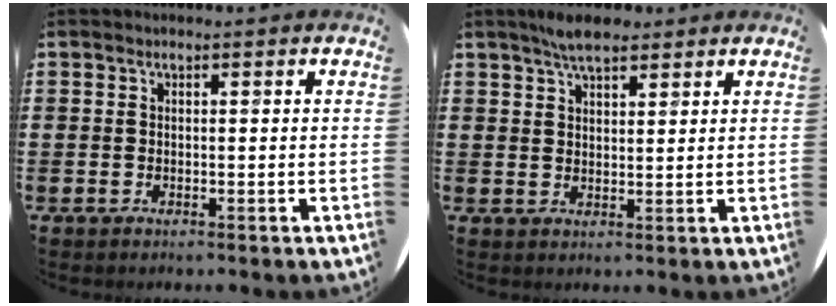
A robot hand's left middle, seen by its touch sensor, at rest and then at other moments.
{"total": 4.4, "force": [3.7, 1.3, 2.0], "torque": [-0.046, 0.001, 0.067]}